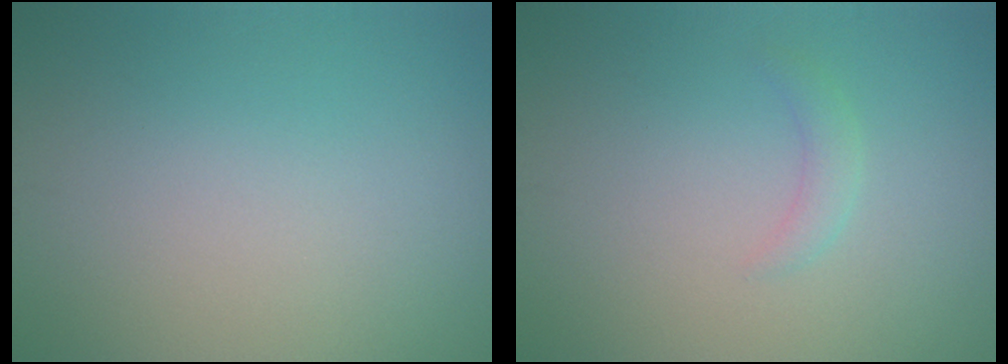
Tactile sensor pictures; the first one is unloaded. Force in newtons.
{"total": 1.1, "press": 1.1, "slide": 0.1}